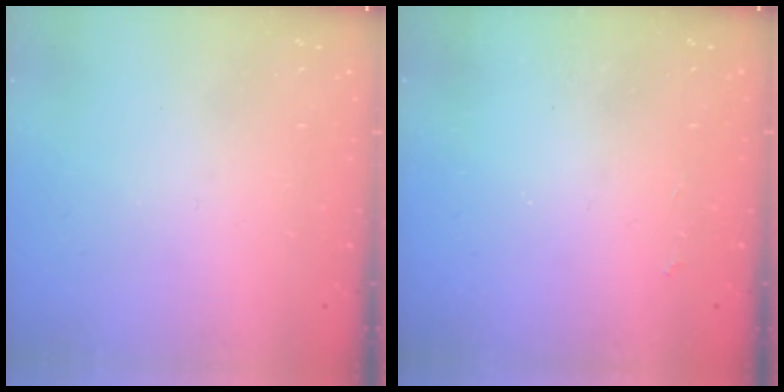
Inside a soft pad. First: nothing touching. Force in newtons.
{"total": 2.5, "press": 2.4, "slide": 0.4}